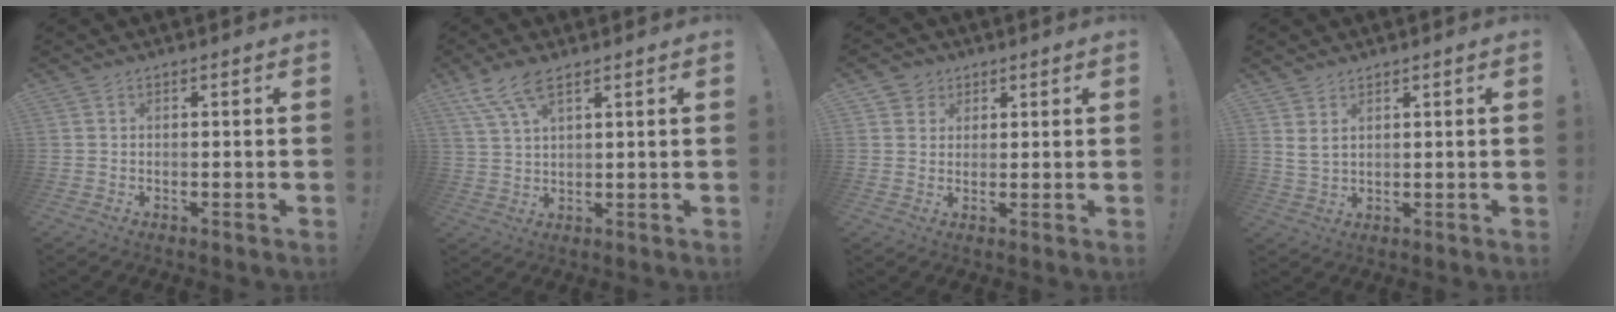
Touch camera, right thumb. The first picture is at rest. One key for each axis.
{"total": 7.9, "fx": 5.3, "fy": 2.4, "fz": 5.3, "tx": -0.104, "ty": -0.019, "tz": 0.100}
{"total": 3.9, "fx": 1.8, "fy": 3.4, "fz": 0.3, "tx": -0.008, "ty": -0.005, "tz": 0.035}
{"total": 3.7, "fx": 2.3, "fy": 1.9, "fz": 2.2, "tx": -0.031, "ty": -0.012, "tz": 0.044}